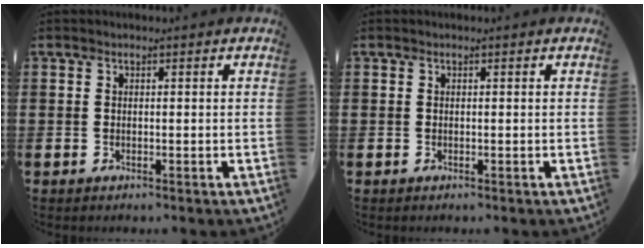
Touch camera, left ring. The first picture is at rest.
{"total": 0.0}